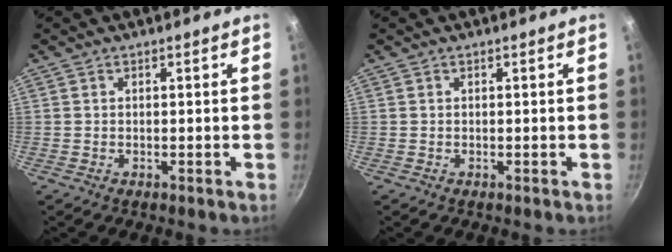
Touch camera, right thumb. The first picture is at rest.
{"total": 0.0}